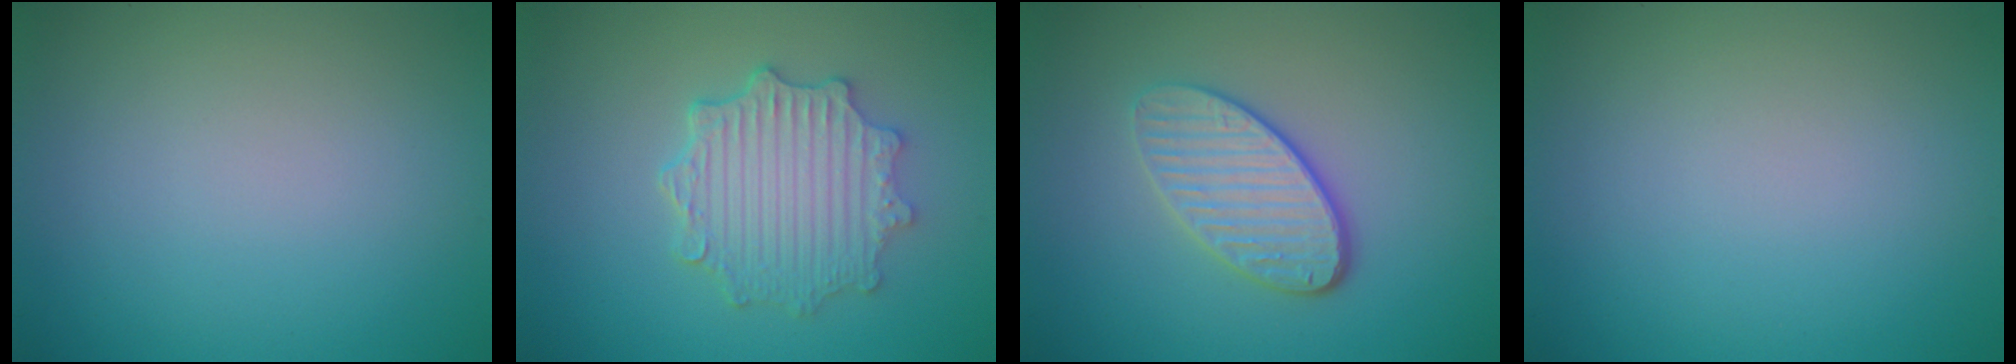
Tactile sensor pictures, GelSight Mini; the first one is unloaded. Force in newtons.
{"total": 5.1, "press": 4.1, "slide": 3.0}
{"total": 4.0, "press": 3.3, "slide": 2.3}
{"total": 0.0}